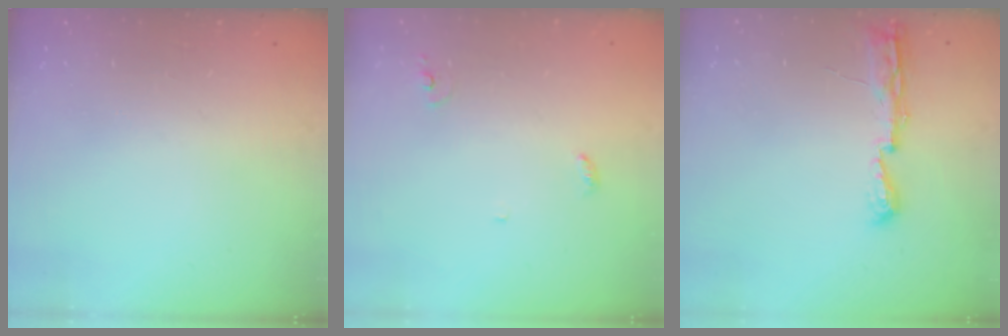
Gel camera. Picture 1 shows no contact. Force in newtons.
{"total": 3.6, "press": 3.6, "slide": 0.2}
{"total": 7.1, "press": 7.1, "slide": 0.8}